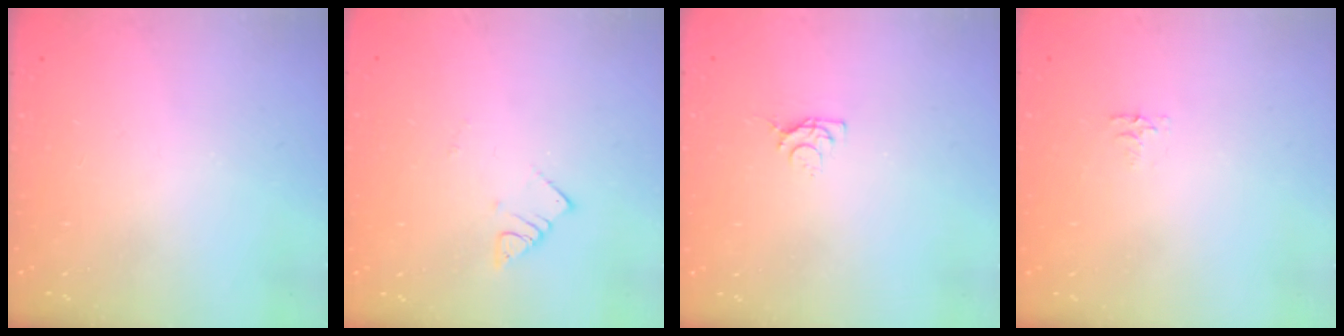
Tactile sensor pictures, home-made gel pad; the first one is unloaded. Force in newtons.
{"total": 2.4, "press": 2.4, "slide": 0.4}
{"total": 3.2, "press": 3.2, "slide": 0.5}
{"total": 2.6, "press": 2.6, "slide": 0.4}